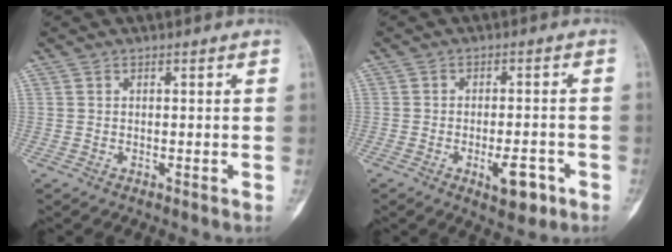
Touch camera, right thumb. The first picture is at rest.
{"total": 6.3, "force": [-2.8, 2.7, 4.9], "torque": [-0.058, 0.012, -0.035]}